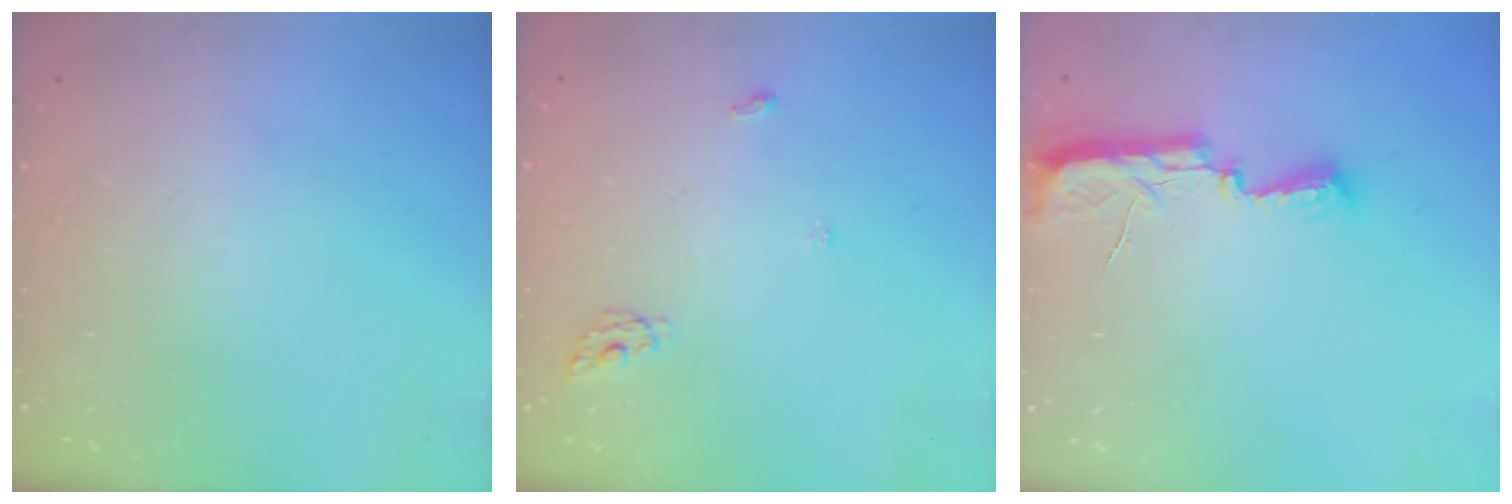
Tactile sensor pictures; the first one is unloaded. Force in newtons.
{"total": 4.4, "press": 4.4, "slide": 0.3}
{"total": 10.3, "press": 8.9, "slide": 5.2}